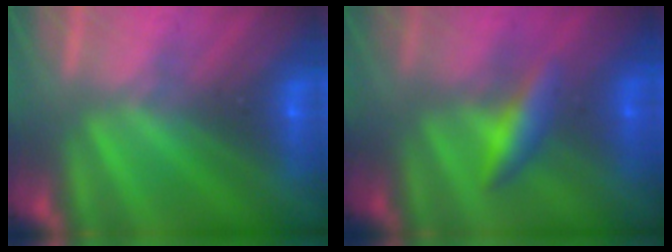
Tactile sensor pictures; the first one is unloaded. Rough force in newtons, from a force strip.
{"total": 2.5}